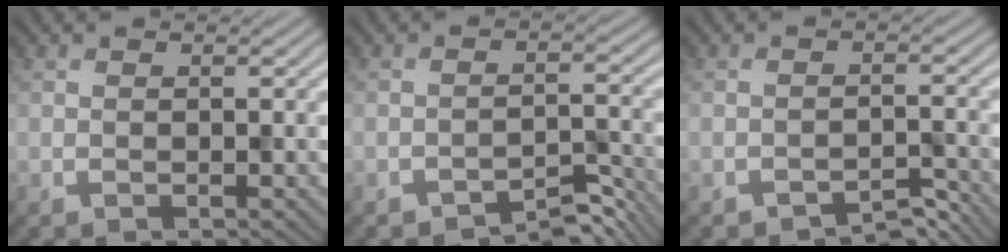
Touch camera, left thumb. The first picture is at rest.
{"total": 3.9, "force": [-3.4, 0.8, 1.8], "torque": [-0.022, 0.007, -0.052]}
{"total": 2.7, "force": [-2.5, 0.4, 1.0], "torque": [-0.010, 0.006, -0.041]}